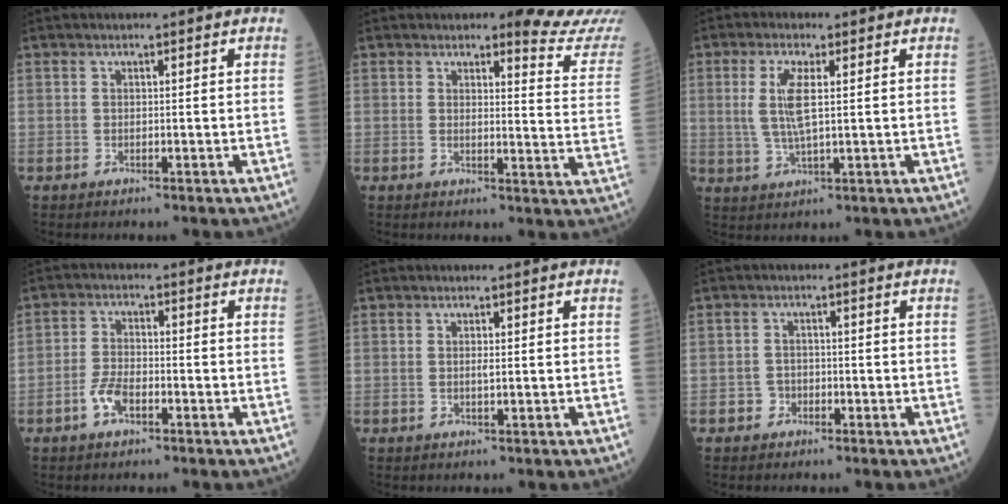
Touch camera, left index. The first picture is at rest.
{"total": 8.6, "force": [8.5, 0.0, 1.5], "torque": [-0.007, -0.083, 0.074]}
{"total": 5.8, "force": [1.1, 1.2, 5.6], "torque": [-0.131, 0.003, 0.027]}
{"total": 4.1, "force": [-2.2, 1.9, 2.9], "torque": [-0.067, 0.003, -0.042]}
{"total": 0.9, "force": [0.0, 0.1, 0.9], "torque": [-0.022, -0.001, 0.004]}
{"total": 2.1, "force": [-1.1, 1.7, 0.3], "torque": [-0.007, 0.008, -0.020]}